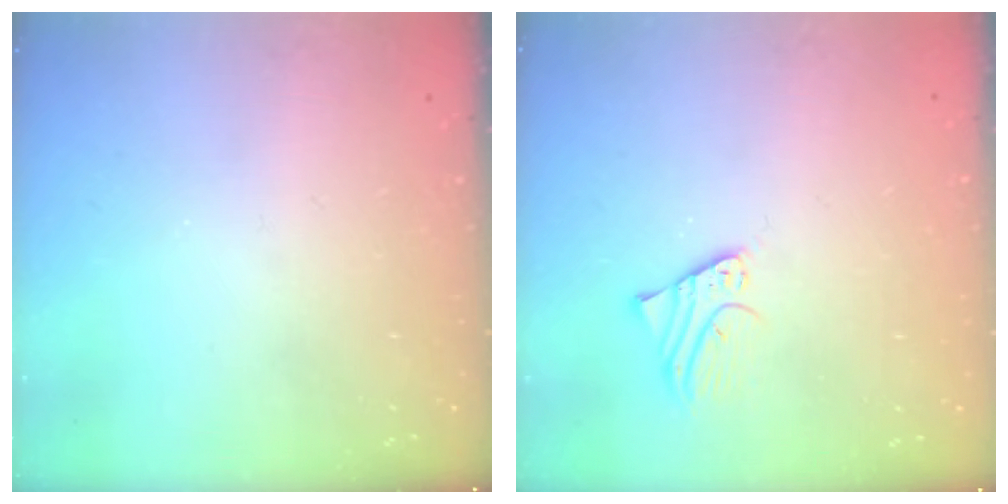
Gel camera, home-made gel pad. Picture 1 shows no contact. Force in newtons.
{"total": 2.1, "press": 2.1, "slide": 0.1}